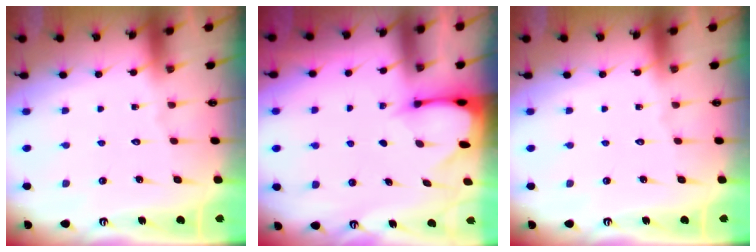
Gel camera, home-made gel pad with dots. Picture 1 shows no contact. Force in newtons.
{"total": 2.6, "press": 2.5, "slide": 0.3}
{"total": 0.0}